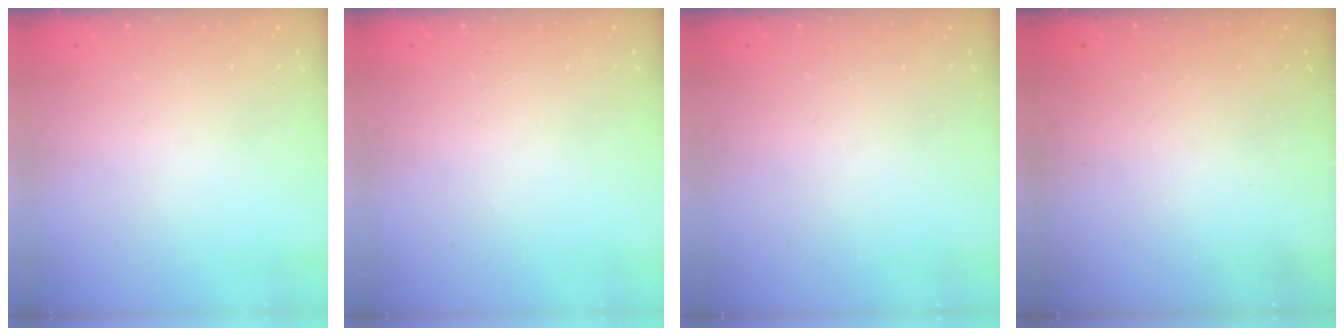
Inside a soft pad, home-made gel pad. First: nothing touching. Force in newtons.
{"total": 2.7, "press": 2.7, "slide": 0.3}
{"total": 1.7, "press": 1.7, "slide": 0.1}
{"total": 0.0}